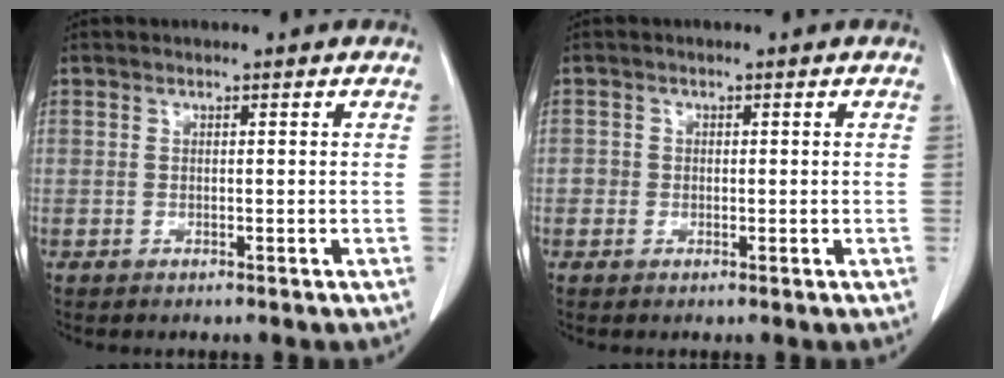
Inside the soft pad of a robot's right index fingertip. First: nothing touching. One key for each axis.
{"total": 1.4, "fx": -0.2, "fy": 1.4, "fz": 0.2, "tx": 0.010, "ty": 0.007, "tz": -0.007}